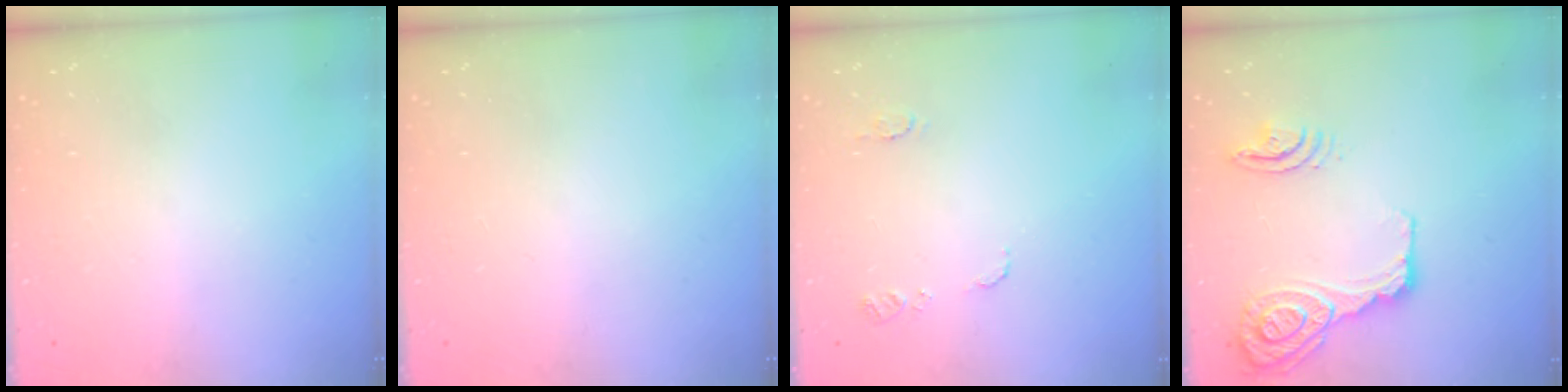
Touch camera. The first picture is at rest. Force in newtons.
{"total": 0.0}
{"total": 7.1, "press": 7.0, "slide": 0.7}
{"total": 17.9, "press": 17.6, "slide": 3.7}